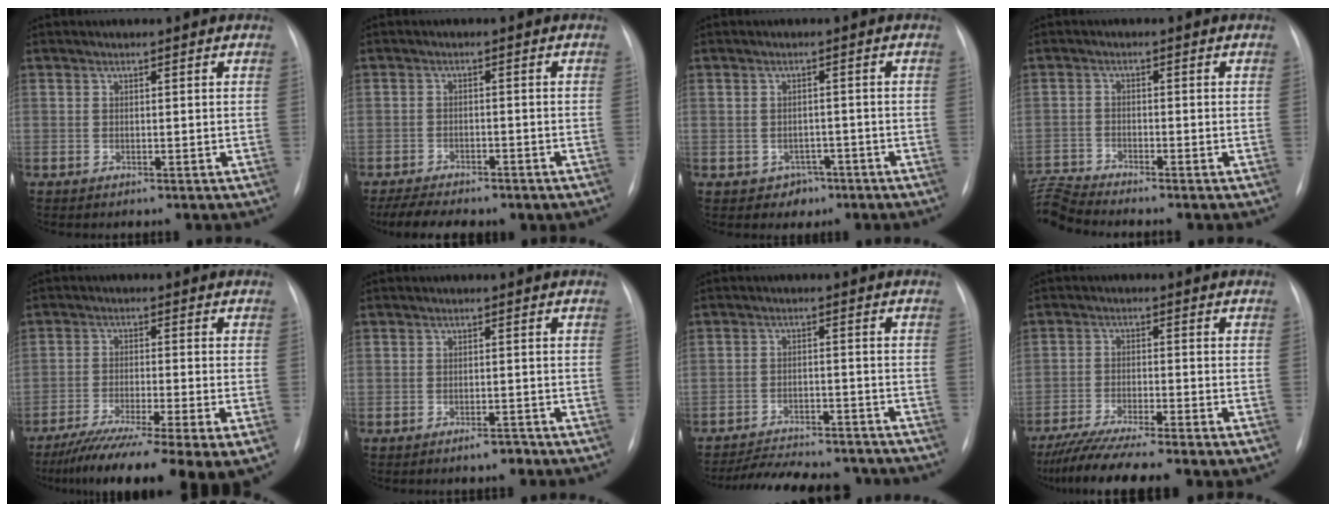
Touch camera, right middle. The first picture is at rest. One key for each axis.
{"total": 7.9, "fx": -6.4, "fy": 2.4, "fz": 4.0, "tx": -0.064, "ty": -0.005, "tz": -0.089}
{"total": 2.5, "fx": -1.4, "fy": 2.0, "fz": 0.3, "tx": 0.001, "ty": 0.011, "tz": -0.013}
{"total": 5.7, "fx": -5.3, "fy": -1.9, "fz": 0.2, "tx": -0.018, "ty": -0.005, "tz": -0.104}
{"total": 15.0, "fx": -10.4, "fy": 0.4, "fz": 10.9, "tx": -0.152, "ty": -0.038, "tz": -0.166}
{"total": 3.5, "fx": -2.6, "fy": 0.2, "fz": 2.3, "tx": -0.039, "ty": -0.003, "tz": -0.042}
{"total": 15.1, "fx": -13.9, "fy": 3.0, "fz": 5.1, "tx": -0.096, "ty": 0.000, "tz": -0.190}
{"total": 10.6, "fx": -8.5, "fy": -0.2, "fz": 6.3, "tx": -0.102, "ty": -0.025, "tz": -0.138}